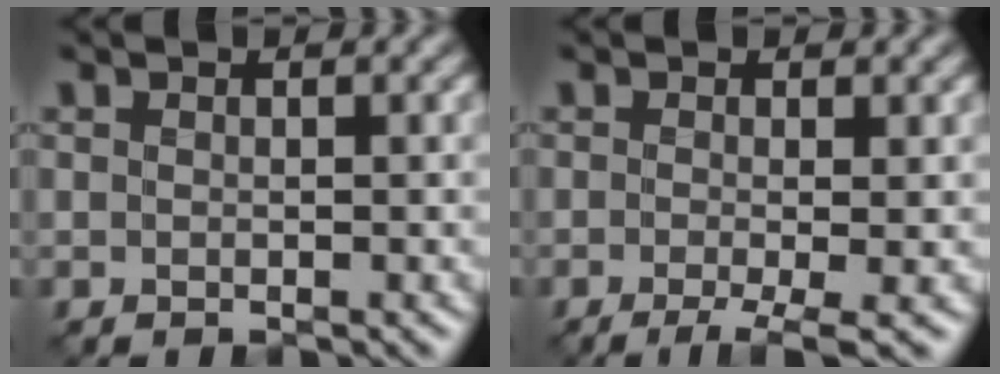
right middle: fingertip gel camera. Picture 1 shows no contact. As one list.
[{"total": 3.2, "force": [-1.4, 0.5, 2.8], "torque": [-0.049, -0.012, -0.028]}]